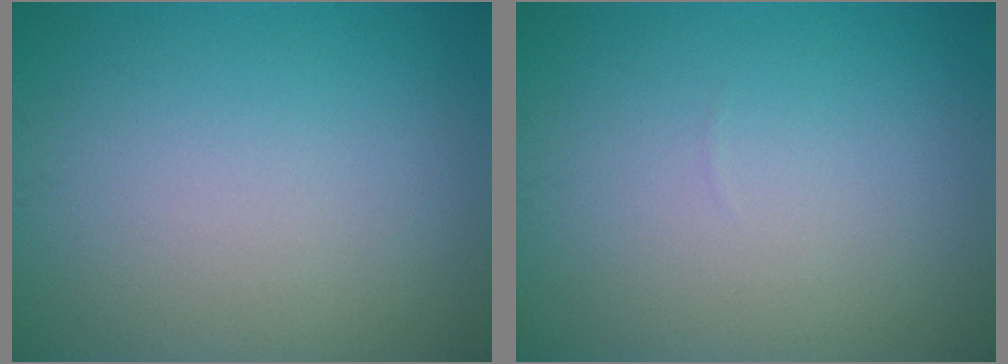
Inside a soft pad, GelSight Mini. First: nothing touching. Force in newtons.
{"total": 0.0}